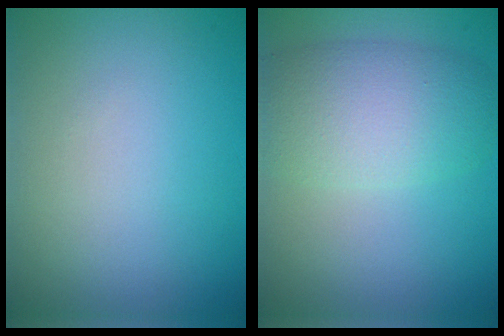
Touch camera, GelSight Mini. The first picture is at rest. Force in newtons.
{"total": 6.1, "press": 6.1, "slide": 0.5}